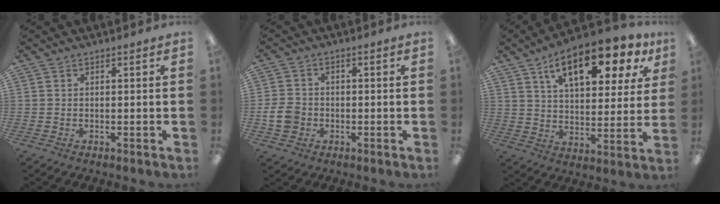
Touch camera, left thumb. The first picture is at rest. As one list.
[{"total": 5.9, "force": [-1.4, 4.8, 3.1], "torque": [-0.065, 0.004, -0.028]}, {"total": 16.8, "force": [9.7, 7.1, 11.7], "torque": [-0.181, -0.033, 0.158]}]